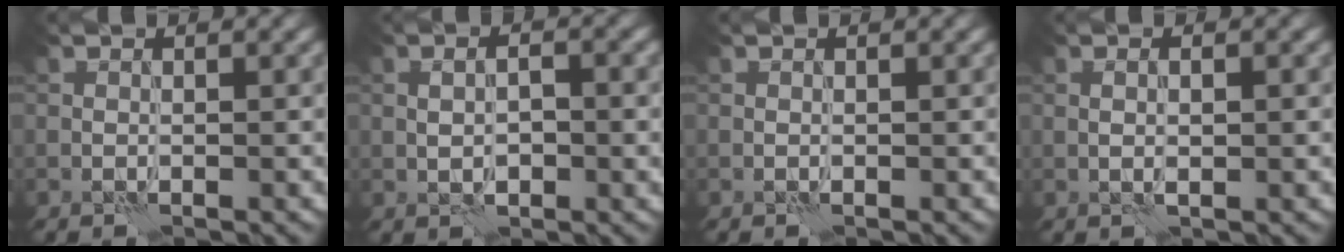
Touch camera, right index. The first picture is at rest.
{"total": 3.3, "force": [0.0, 1.8, 2.8], "torque": [-0.032, 0.002, -0.001]}
{"total": 0.0}
{"total": 1.7, "force": [0.1, 0.5, 1.6], "torque": [-0.027, -0.002, 0.006]}